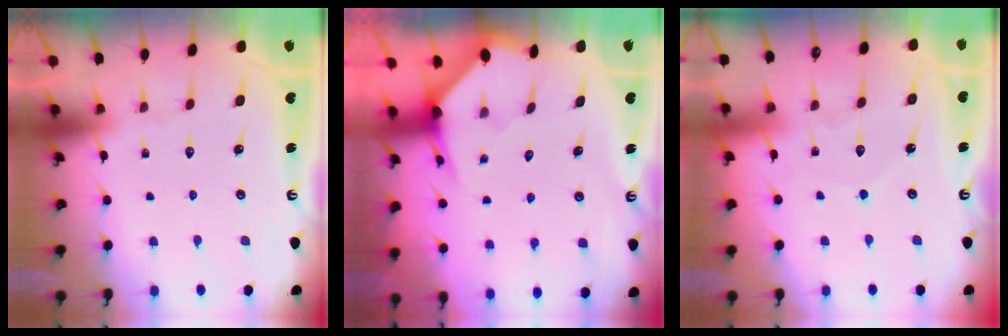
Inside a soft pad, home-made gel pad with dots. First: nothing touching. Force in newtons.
{"total": 3.4, "press": 3.3, "slide": 0.3}
{"total": 3.8, "press": 3.7, "slide": 0.4}